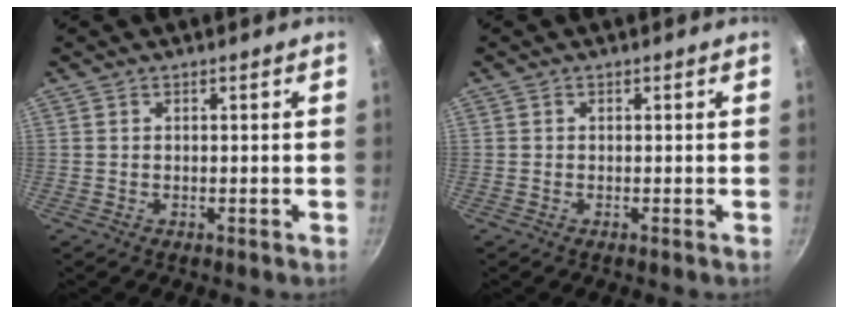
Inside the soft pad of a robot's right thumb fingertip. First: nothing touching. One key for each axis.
{"total": 0.0}